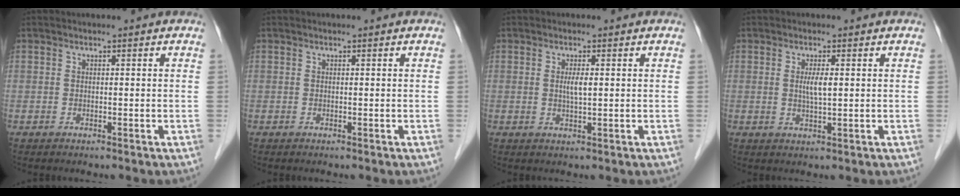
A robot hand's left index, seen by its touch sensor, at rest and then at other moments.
{"total": 0.0}
{"total": 1.9, "force": [-0.7, 0.1, 1.7], "torque": [-0.034, -0.007, -0.013]}
{"total": 2.4, "force": [-0.6, 0.2, 2.3], "torque": [-0.045, -0.008, -0.011]}